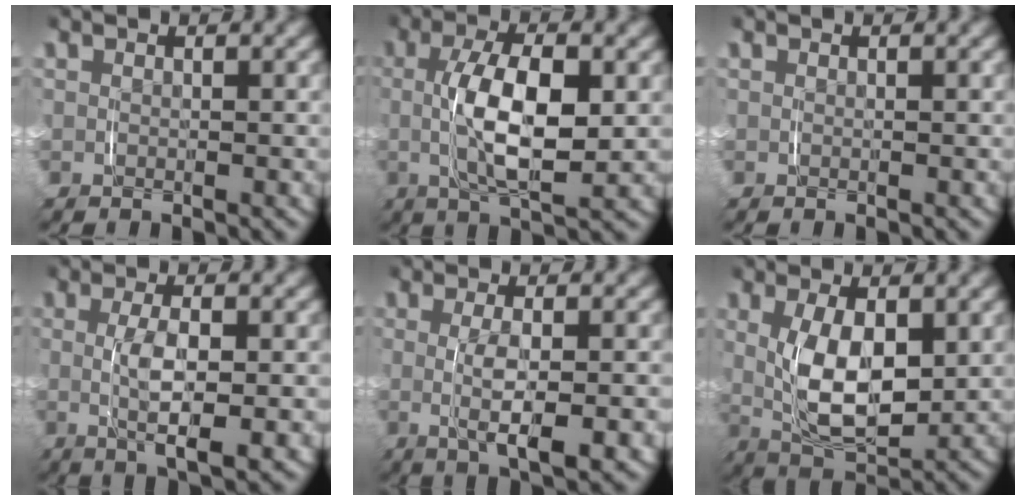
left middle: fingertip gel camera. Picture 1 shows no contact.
{"total": 6.4, "force": [0.0, 1.9, 6.1], "torque": [-0.111, -0.007, 0.003]}
{"total": 0.0}
{"total": 4.5, "force": [-0.5, 0.7, 4.4], "torque": [-0.077, -0.010, -0.003]}
{"total": 4.6, "force": [-0.9, 0.7, 4.4], "torque": [-0.068, -0.007, -0.009]}
{"total": 6.3, "force": [0.2, 2.8, 5.7], "torque": [-0.100, -0.011, 0.008]}